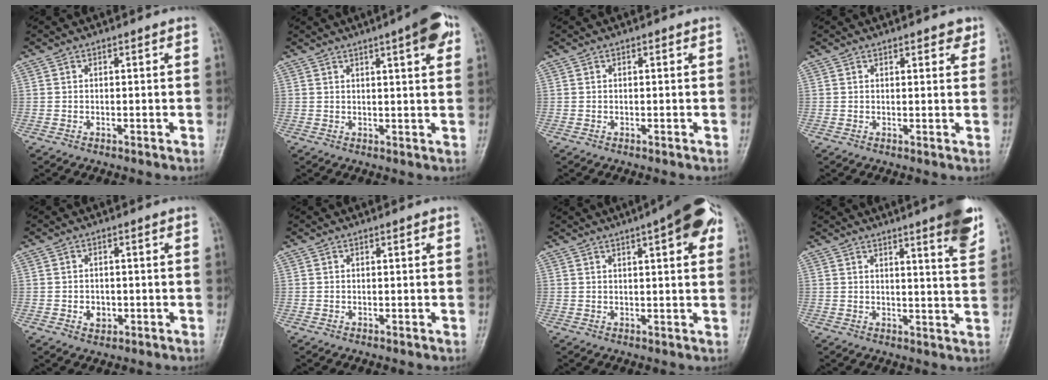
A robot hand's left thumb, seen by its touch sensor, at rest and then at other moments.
{"total": 7.3, "force": [3.6, 1.4, 6.1], "torque": [-0.073, -0.005, 0.044]}
{"total": 0.0}
{"total": 2.7, "force": [1.8, 1.0, 1.6], "torque": [-0.007, -0.008, 0.020]}
{"total": 2.8, "force": [-0.7, 2.2, 1.5], "torque": [-0.013, 0.004, -0.007]}
{"total": 0.6, "force": [0.2, 0.1, 0.5], "torque": [-0.007, 0.000, 0.002]}
{"total": 10.5, "force": [4.9, 2.7, 8.9], "torque": [-0.100, 0.003, 0.058]}
{"total": 8.6, "force": [5.3, 0.7, 6.8], "torque": [-0.079, -0.029, 0.065]}